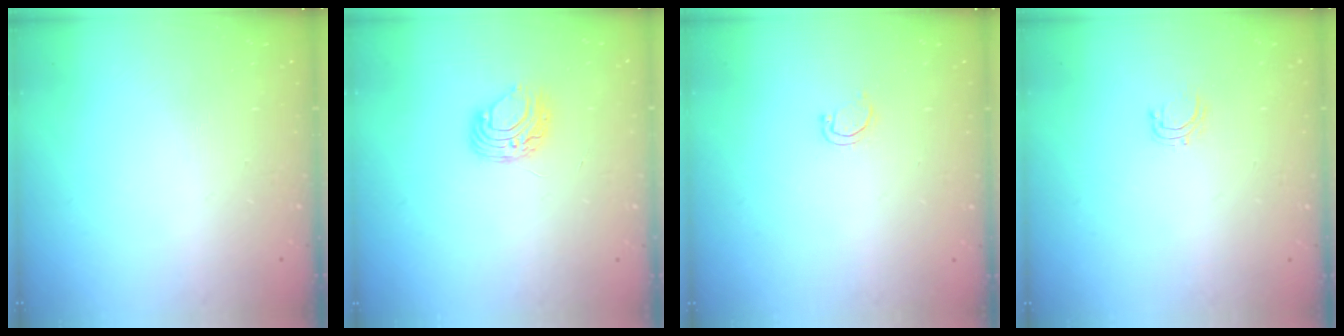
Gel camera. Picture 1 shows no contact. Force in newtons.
{"total": 7.5, "press": 7.4, "slide": 0.7}
{"total": 4.6, "press": 4.4, "slide": 1.2}
{"total": 4.4, "press": 4.4, "slide": 0.3}